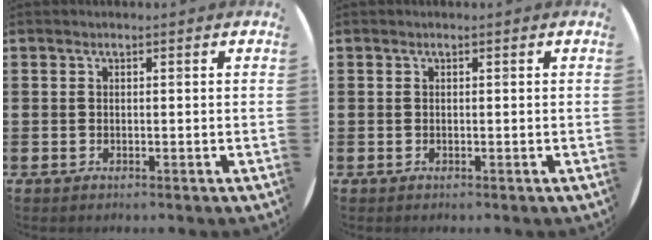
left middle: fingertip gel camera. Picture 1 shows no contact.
{"total": 0.0}